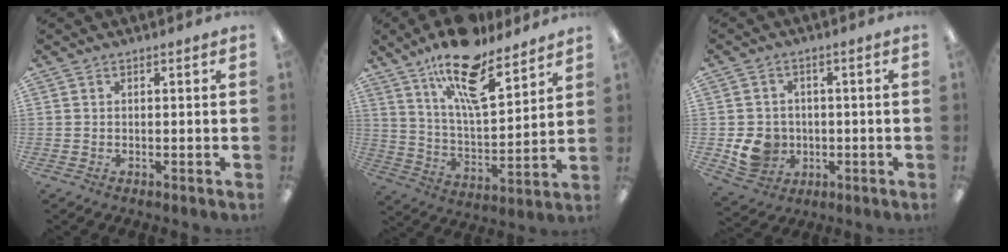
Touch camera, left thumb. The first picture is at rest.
{"total": 19.0, "force": [13.1, 6.7, 12.0], "torque": [-0.194, -0.073, 0.218]}
{"total": 8.0, "force": [-1.6, 7.2, 3.0], "torque": [-0.070, 0.009, -0.023]}